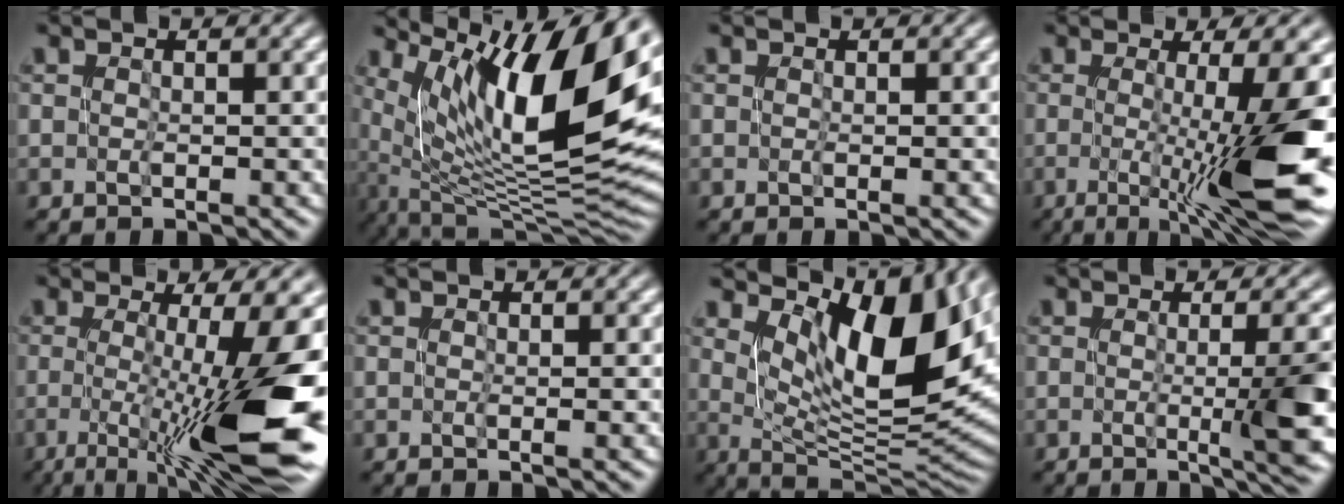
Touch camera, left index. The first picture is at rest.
{"total": 14.3, "force": [5.5, 5.3, 12.0], "torque": [-0.189, 0.002, 0.103]}
{"total": 0.0}
{"total": 9.5, "force": [-3.0, 2.2, 8.7], "torque": [-0.146, -0.008, -0.042]}
{"total": 12.4, "force": [-4.0, 3.7, 11.2], "torque": [-0.190, -0.014, -0.059]}
{"total": 0.9, "force": [-0.2, 0.3, 0.8], "torque": [-0.012, -0.001, -0.001]}
{"total": 11.5, "force": [4.2, 5.0, 9.5], "torque": [-0.138, -0.013, 0.083]}
{"total": 7.0, "force": [-2.0, 1.5, 6.5], "torque": [-0.081, -0.002, -0.024]}